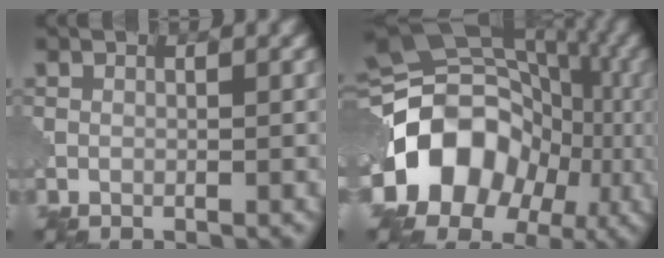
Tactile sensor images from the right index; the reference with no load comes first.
{"total": 15.8, "force": [-4.8, 12.3, 8.7], "torque": [-0.161, 0.014, -0.096]}